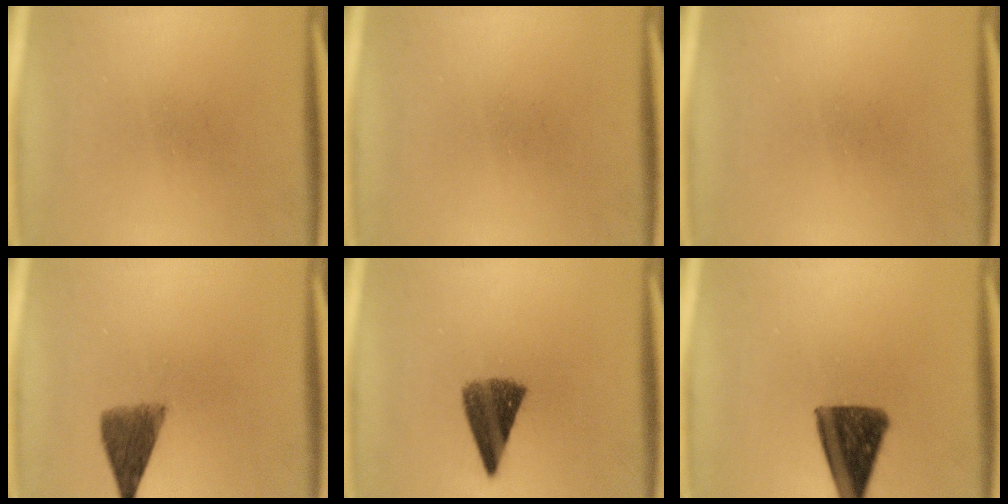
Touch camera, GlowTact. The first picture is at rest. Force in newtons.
{"total": 0.0}
{"total": 0.0}
{"total": 5.8}
{"total": 8.0}
{"total": 11.8}